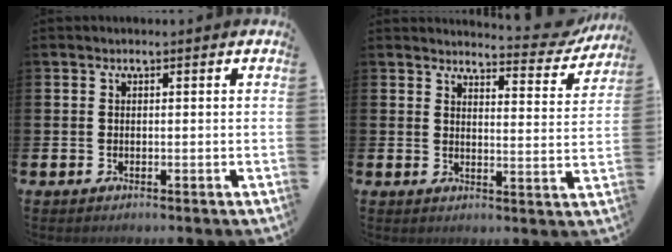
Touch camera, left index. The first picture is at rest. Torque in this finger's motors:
{"motor_torque": [0.96, -1.18, 0.21, 0.07]}